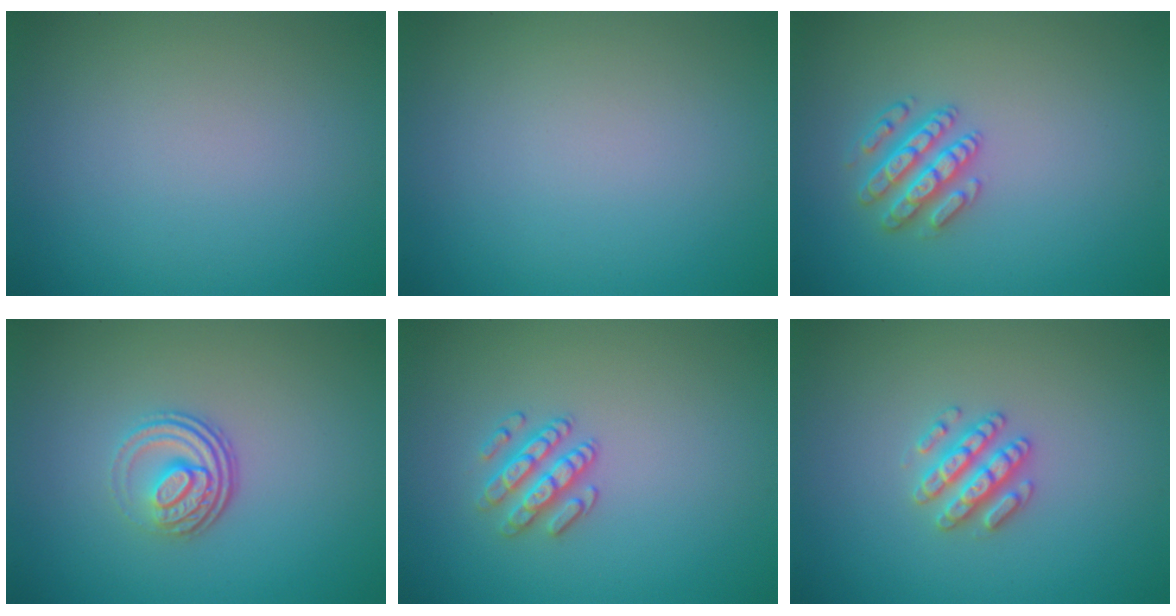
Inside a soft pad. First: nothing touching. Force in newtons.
{"total": 0.0}
{"total": 2.9, "press": 2.9, "slide": 0.7}
{"total": 3.6, "press": 2.5, "slide": 2.6}
{"total": 2.5, "press": 2.4, "slide": 0.6}
{"total": 2.6, "press": 2.5, "slide": 0.4}